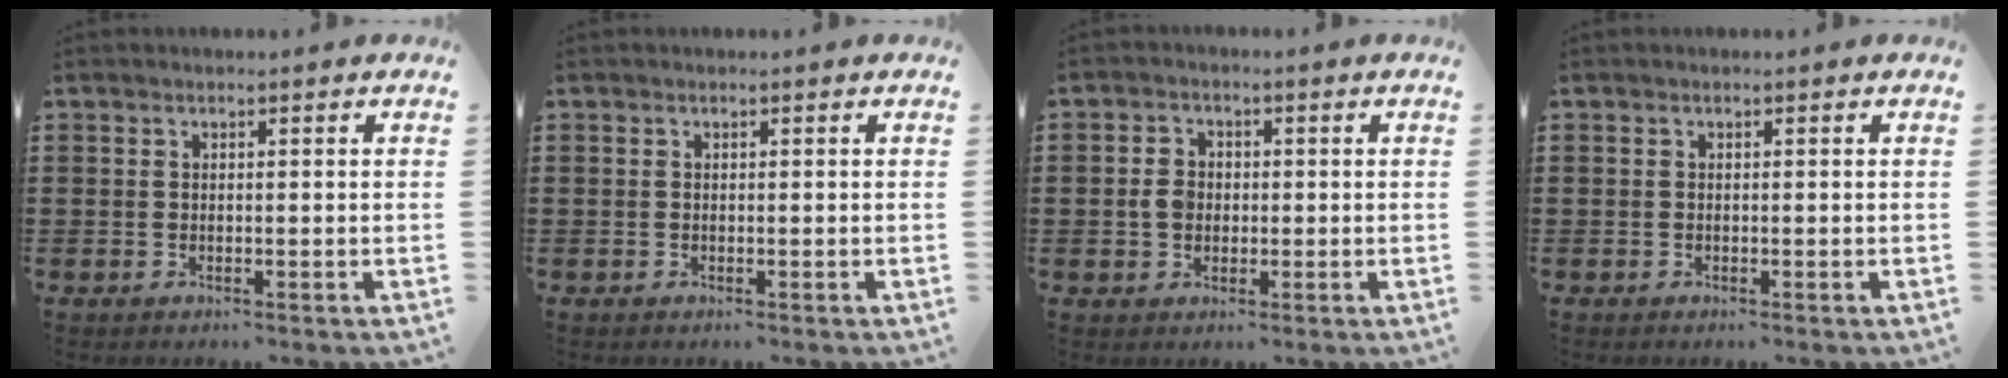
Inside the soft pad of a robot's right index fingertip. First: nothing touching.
{"total": 0.0}
{"total": 3.3, "force": [-0.2, 2.7, 1.9], "torque": [-0.051, 0.007, -0.008]}
{"total": 0.0}